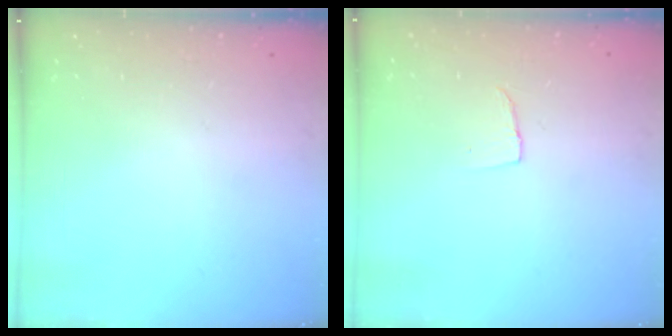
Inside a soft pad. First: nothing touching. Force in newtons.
{"total": 4.2, "press": 4.2, "slide": 0.3}